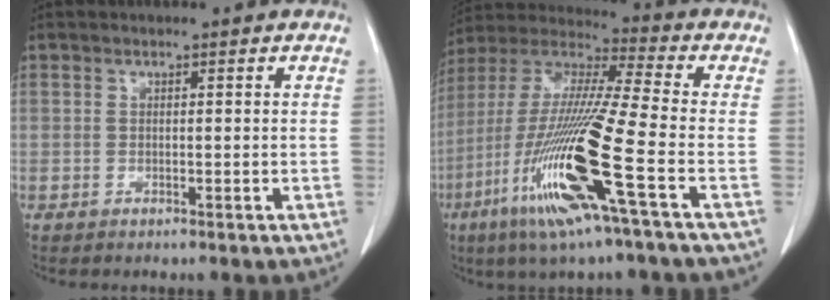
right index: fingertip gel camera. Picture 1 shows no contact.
{"total": 19.5, "force": [-7.5, -0.1, 18.1], "torque": [-0.396, -0.034, -0.151]}